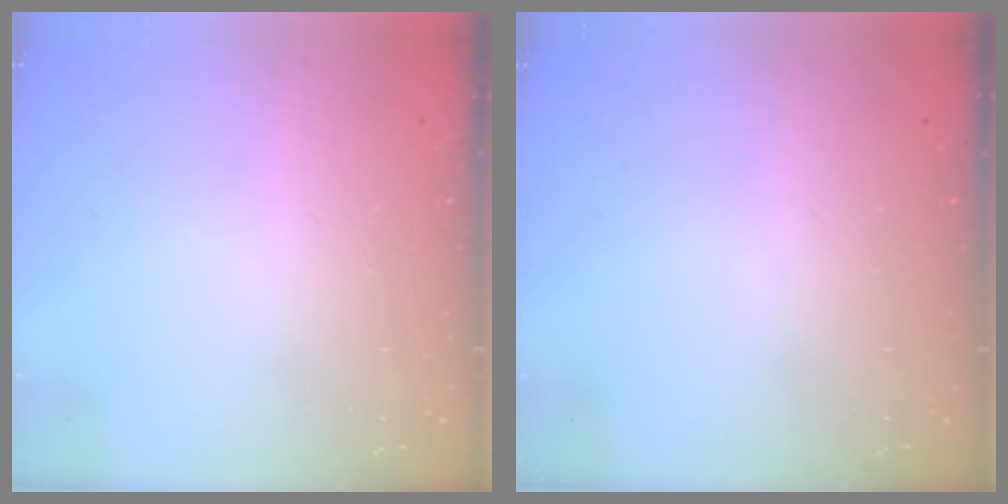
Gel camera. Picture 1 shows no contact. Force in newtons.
{"total": 0.0}